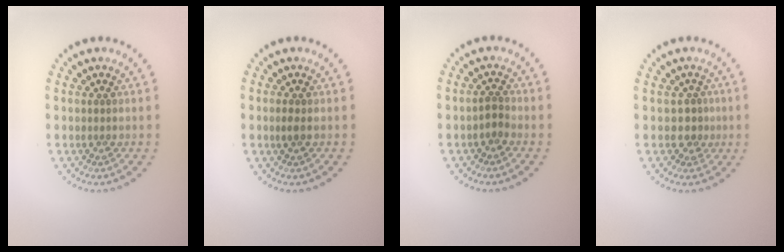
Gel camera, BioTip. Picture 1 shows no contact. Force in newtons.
{"total": 0.8, "press": 0.8, "slide": 0.3}
{"total": 1.1, "press": 0.9, "slide": 0.7}
{"total": 1.8, "press": 1.2, "slide": 1.2}